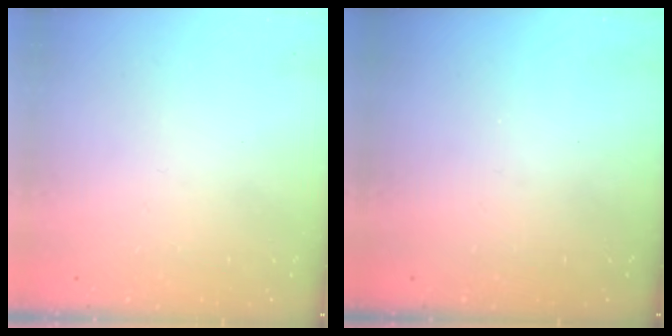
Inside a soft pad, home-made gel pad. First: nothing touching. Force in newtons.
{"total": 0.0}